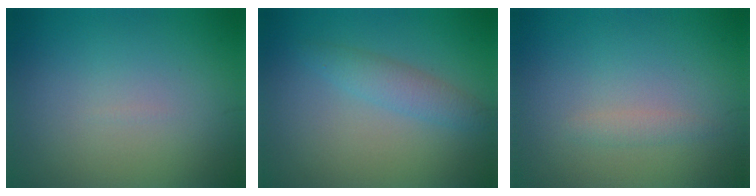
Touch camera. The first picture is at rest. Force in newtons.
{"total": 2.1, "press": 2.1, "slide": 0.0}
{"total": 0.9, "press": 0.9, "slide": 0.1}